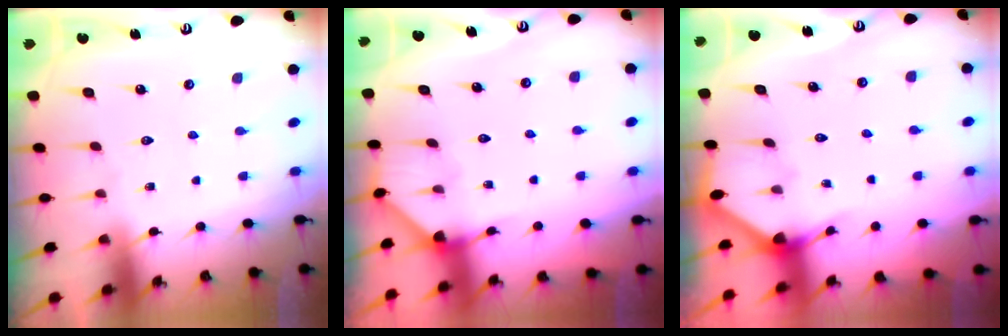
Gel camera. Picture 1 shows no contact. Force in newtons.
{"total": 2.5, "press": 2.5, "slide": 0.2}
{"total": 3.4, "press": 3.3, "slide": 0.4}